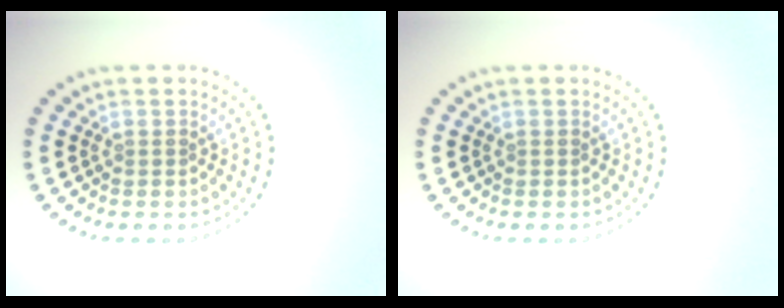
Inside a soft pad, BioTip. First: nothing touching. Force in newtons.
{"total": 0.0}